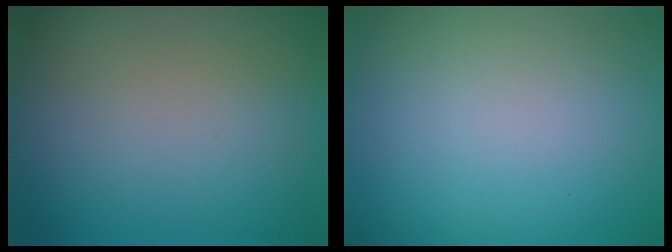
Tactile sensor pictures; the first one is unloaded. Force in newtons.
{"total": 0.0}